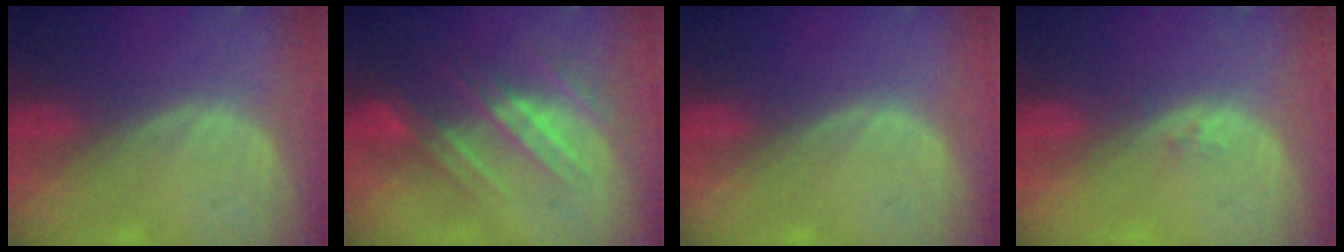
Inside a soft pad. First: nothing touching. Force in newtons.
{"total": 7.8, "press": 7.4, "slide": 2.6}
{"total": 0.0}
{"total": 1.1, "press": 0.8, "slide": 0.7}